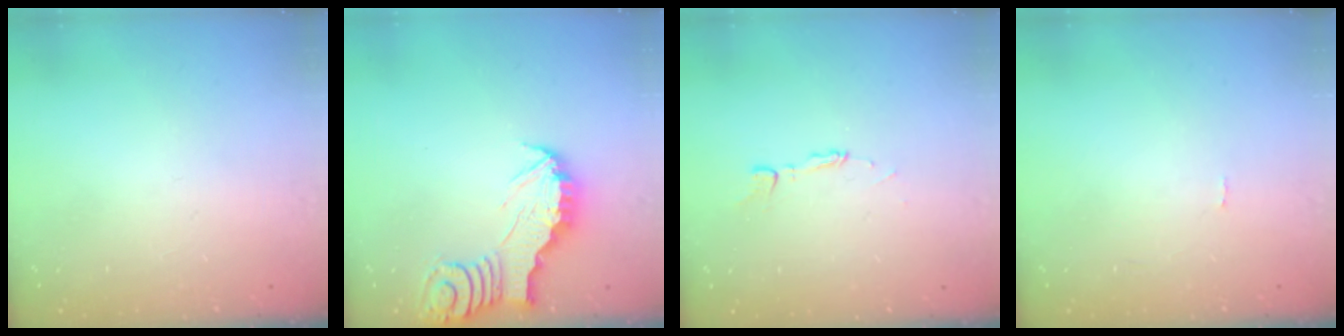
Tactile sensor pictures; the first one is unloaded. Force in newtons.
{"total": 2.7, "press": 2.7, "slide": 0.1}
{"total": 2.7, "press": 2.7, "slide": 0.2}
{"total": 0.0}